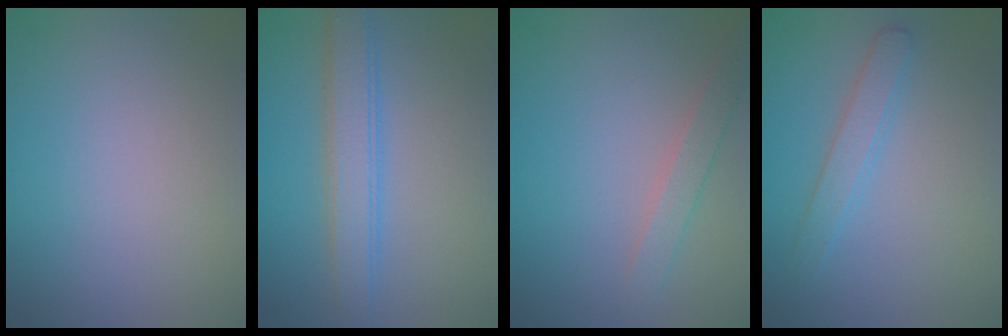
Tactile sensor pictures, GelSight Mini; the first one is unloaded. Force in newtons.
{"total": 3.5, "press": 3.5, "slide": 0.1}
{"total": 1.9, "press": 1.9, "slide": 0.0}
{"total": 1.9, "press": 1.9, "slide": 0.1}